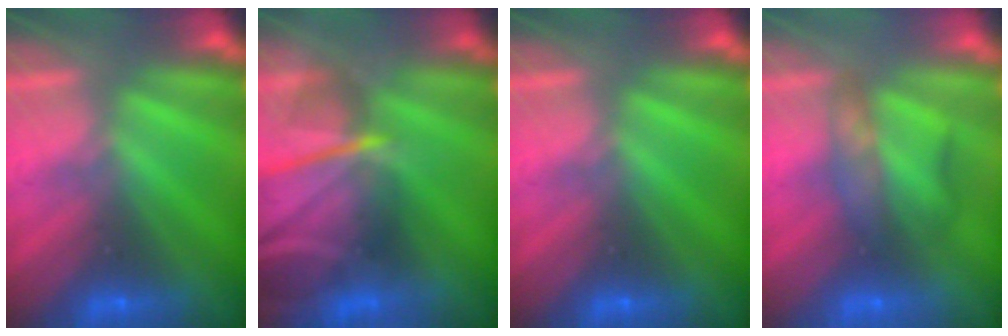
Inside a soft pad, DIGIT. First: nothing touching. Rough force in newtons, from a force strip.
{"total": 7.5}
{"total": 0.0}
{"total": 2.3}